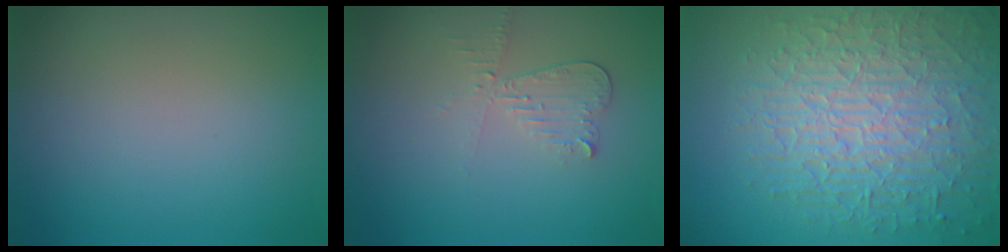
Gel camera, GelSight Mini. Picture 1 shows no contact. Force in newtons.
{"total": 2.1, "press": 2.1, "slide": 0.4}
{"total": 9.6, "press": 6.4, "slide": 7.1}